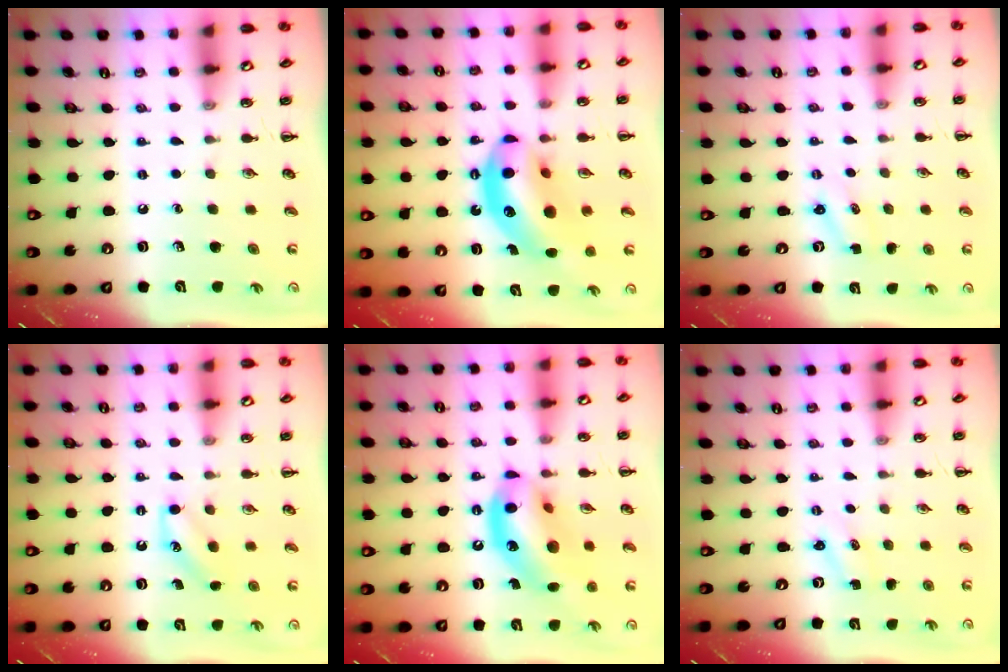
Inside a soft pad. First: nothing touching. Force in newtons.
{"total": 15.4, "press": 14.9, "slide": 3.9}
{"total": 1.2, "press": 1.2, "slide": 0.4}
{"total": 5.2, "press": 5.1, "slide": 1.3}
{"total": 17.3, "press": 16.7, "slide": 4.4}
{"total": 1.3, "press": 1.2, "slide": 0.3}